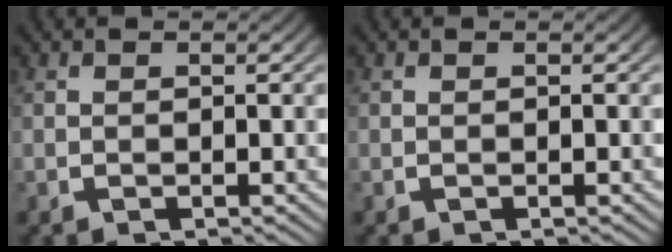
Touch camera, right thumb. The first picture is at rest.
{"total": 0.0}